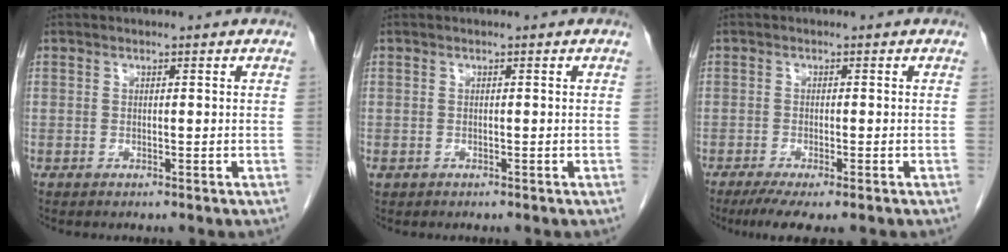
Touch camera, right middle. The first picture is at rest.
{"total": 0.8, "force": [-0.4, 0.7, 0.2], "torque": [-0.010, 0.003, -0.002]}
{"total": 5.6, "force": [-4.0, 0.7, 3.8], "torque": [-0.060, -0.016, -0.063]}